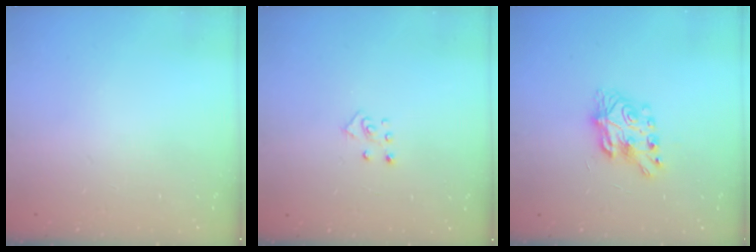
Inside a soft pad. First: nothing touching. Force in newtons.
{"total": 3.9, "press": 3.8, "slide": 0.3}
{"total": 8.6, "press": 8.5, "slide": 0.8}